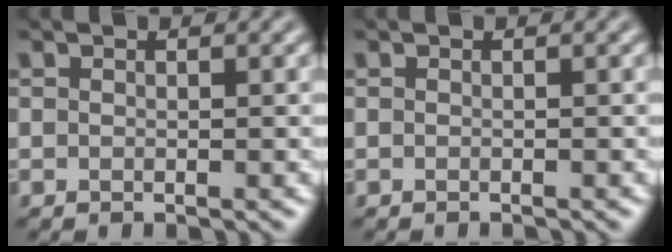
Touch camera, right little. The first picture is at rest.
{"total": 0.7, "force": [-0.7, 0.0, 0.1], "torque": [0.003, 0.000, -0.011]}